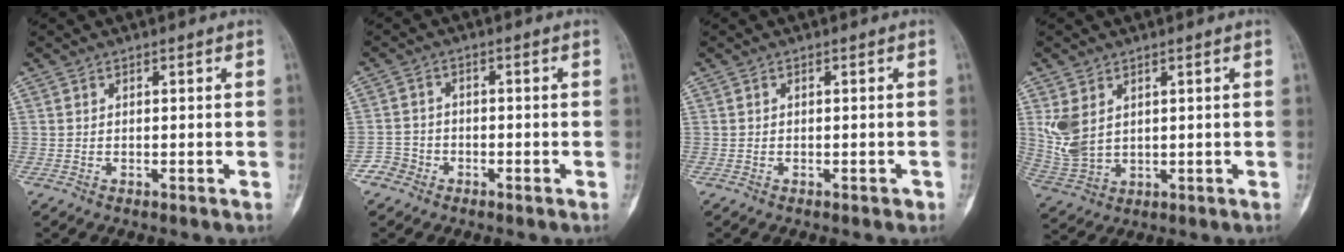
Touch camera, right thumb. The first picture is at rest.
{"total": 3.2, "force": [-1.9, 2.5, -0.1], "torque": [0.014, 0.016, -0.044]}
{"total": 0.8, "force": [-0.4, 0.4, 0.5], "torque": [-0.006, 0.000, -0.006]}
{"total": 7.4, "force": [2.3, 5.0, 4.9], "torque": [-0.103, -0.007, 0.063]}